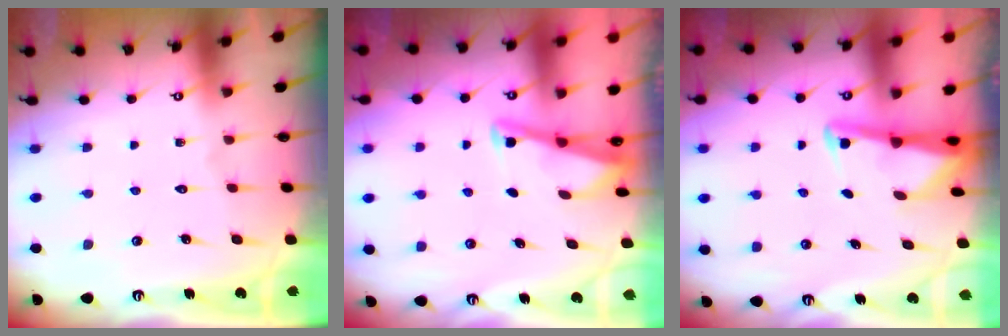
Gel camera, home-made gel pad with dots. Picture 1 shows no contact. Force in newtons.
{"total": 3.0, "press": 3.0, "slide": 0.3}
{"total": 3.0, "press": 3.0, "slide": 0.3}